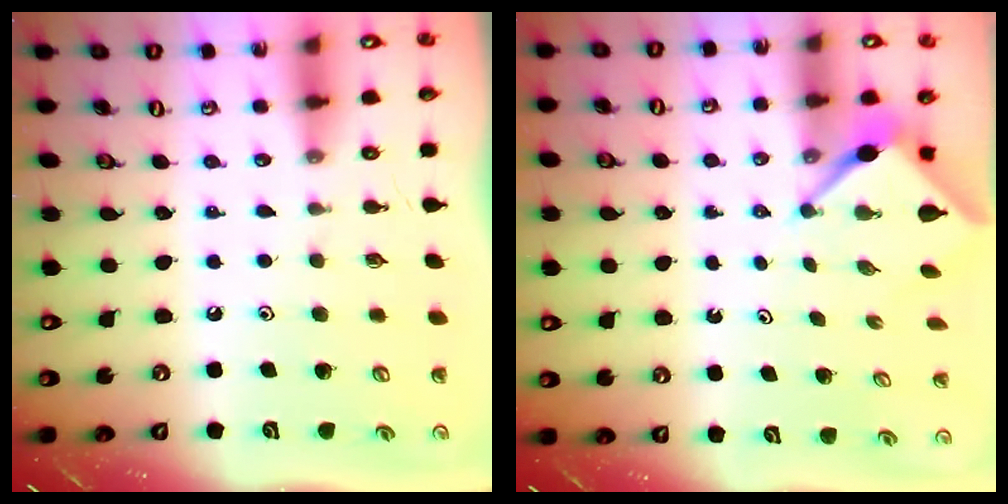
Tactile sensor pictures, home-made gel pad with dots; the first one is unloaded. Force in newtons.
{"total": 2.9, "press": 2.9, "slide": 0.2}